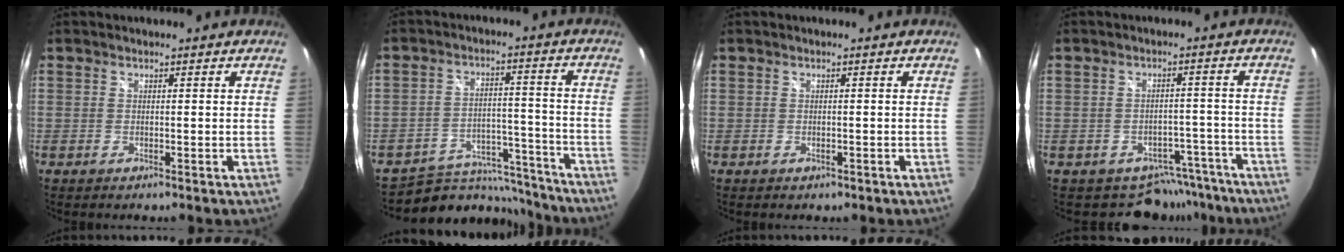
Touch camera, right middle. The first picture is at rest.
{"total": 12.2, "force": [-11.1, 4.9, 1.4], "torque": [-0.022, 0.032, -0.153]}
{"total": 0.6, "force": [-0.1, 0.6, 0.0], "torque": [0.003, -0.003, 0.000]}
{"total": 7.6, "force": [-6.2, 4.3, -0.4], "torque": [0.025, 0.043, -0.061]}